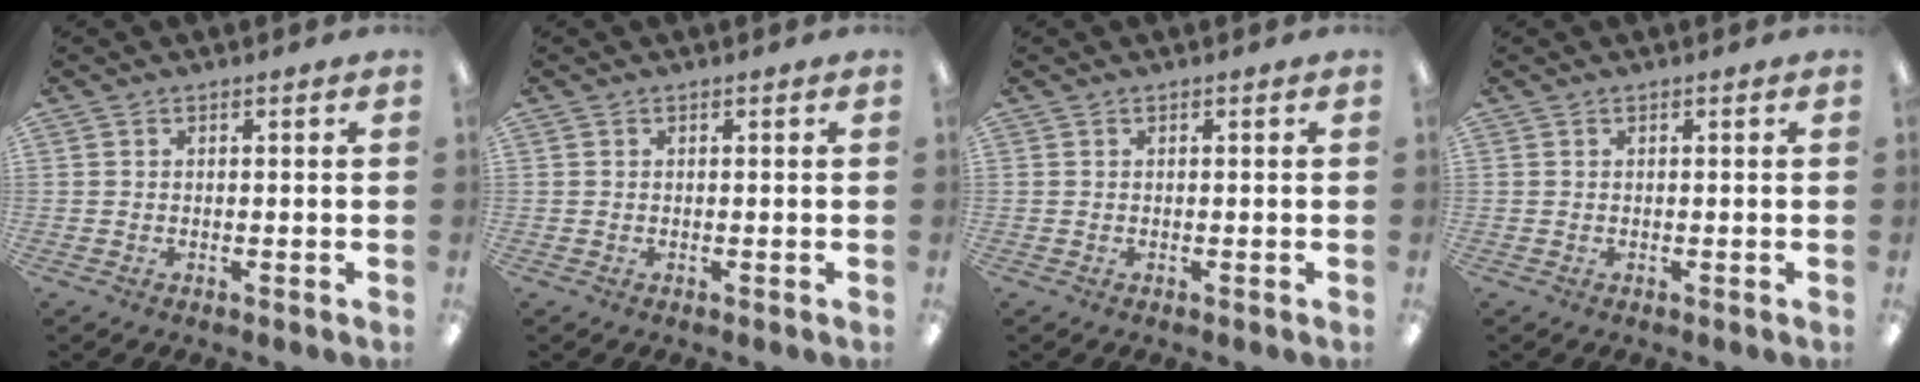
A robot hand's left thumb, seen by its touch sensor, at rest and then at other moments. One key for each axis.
{"total": 0.0}
{"total": 0.0}
{"total": 0.0}